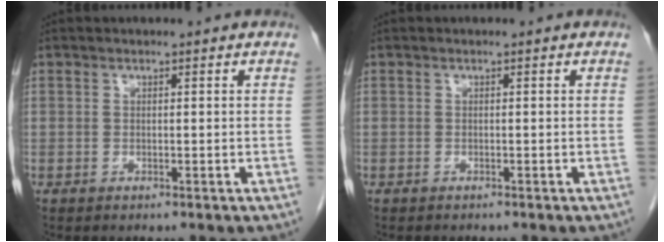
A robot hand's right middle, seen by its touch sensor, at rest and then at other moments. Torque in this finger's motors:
{"motor_torque": [0.07, -0.02, -0.03, -0.01]}